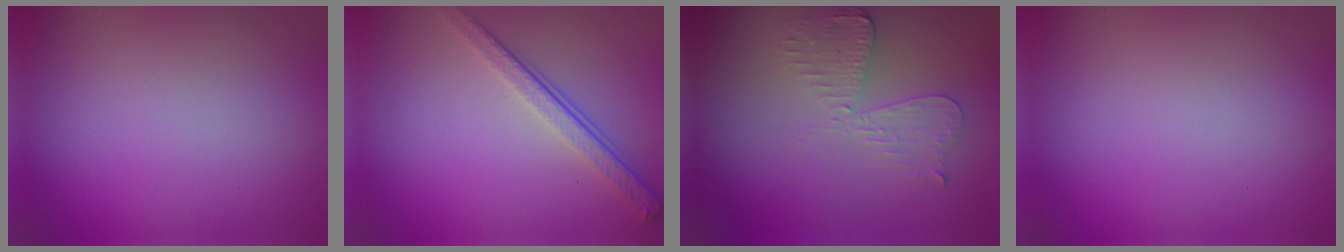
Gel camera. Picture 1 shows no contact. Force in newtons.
{"total": 3.9, "press": 2.7, "slide": 2.8}
{"total": 3.0, "press": 2.6, "slide": 1.5}
{"total": 0.0}